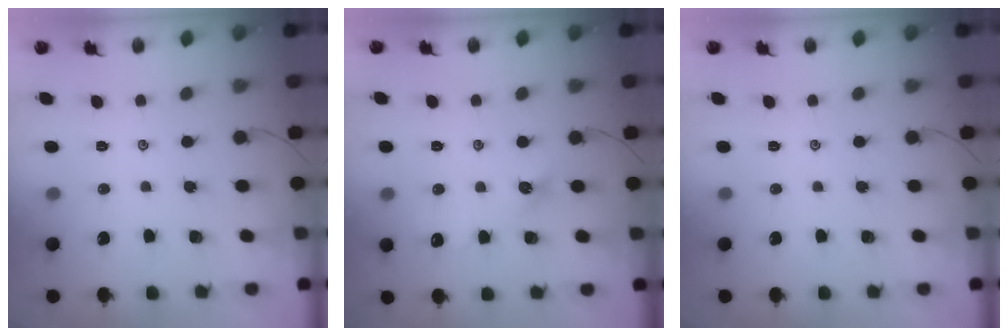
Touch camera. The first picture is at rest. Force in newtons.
{"total": 5.2, "press": 5.1, "slide": 0.5}
{"total": 0.0}